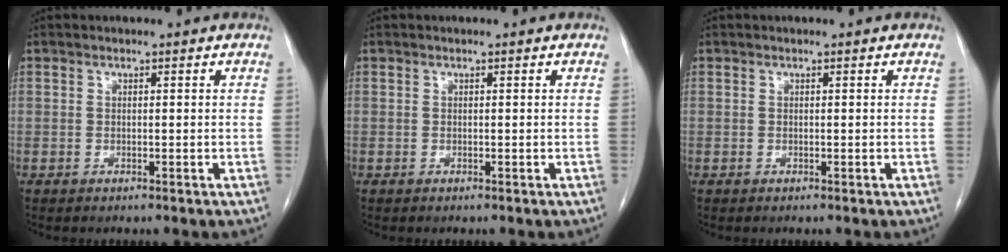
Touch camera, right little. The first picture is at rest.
{"total": 0.0}
{"total": 0.0}